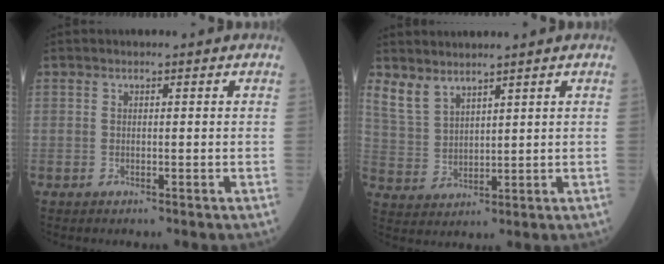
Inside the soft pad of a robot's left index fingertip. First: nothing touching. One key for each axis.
{"total": 4.6, "fx": 3.9, "fy": 1.9, "fz": 1.4, "tx": -0.044, "ty": -0.003, "tz": 0.095}